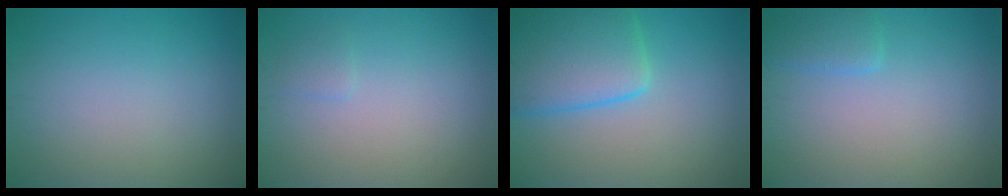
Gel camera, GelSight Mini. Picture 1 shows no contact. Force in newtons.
{"total": 0.8, "press": 0.8, "slide": 0.1}
{"total": 7.3, "press": 7.2, "slide": 0.6}
{"total": 1.7, "press": 1.7, "slide": 0.2}